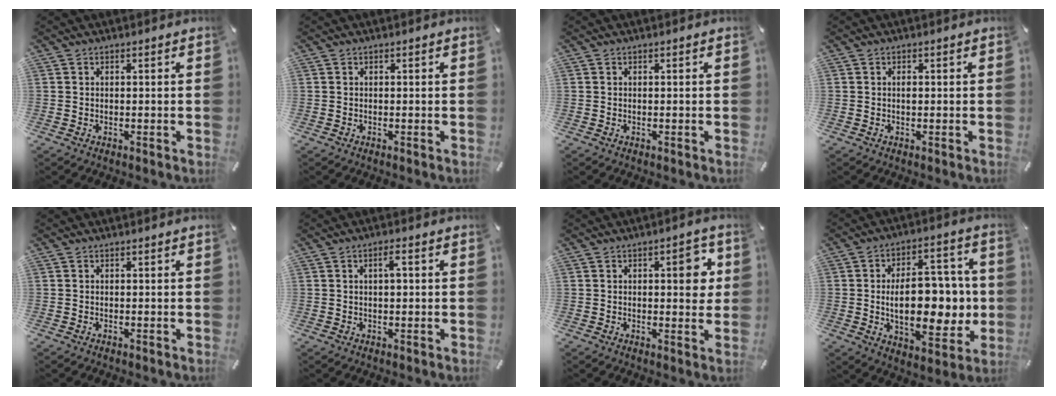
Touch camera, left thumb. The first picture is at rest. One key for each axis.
{"total": 0.0}
{"total": 0.0}
{"total": 0.9, "fx": 0.1, "fy": 0.4, "fz": 0.8, "tx": -0.017, "ty": 0.000, "tz": 0.000}
{"total": 0.0}
{"total": 2.8, "fx": 0.6, "fy": 1.1, "fz": 2.5, "tx": -0.034, "ty": 0.001, "tz": 0.004}
{"total": 7.1, "fx": 1.7, "fy": 3.3, "fz": 6.0, "tx": -0.061, "ty": -0.011, "tz": 0.018}
{"total": 18.2, "fx": -0.9, "fy": 10.4, "fz": 14.9, "tx": -0.231, "ty": -0.007, "tz": -0.017}